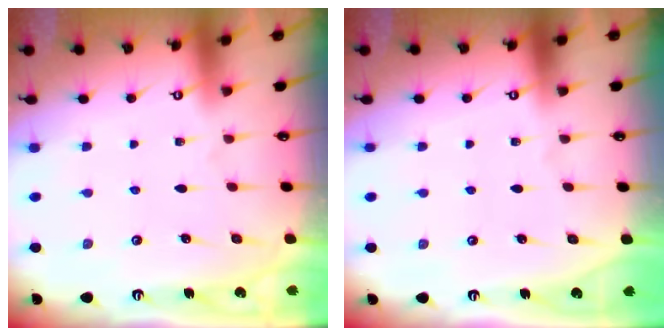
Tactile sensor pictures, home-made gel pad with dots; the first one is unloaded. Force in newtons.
{"total": 0.0}